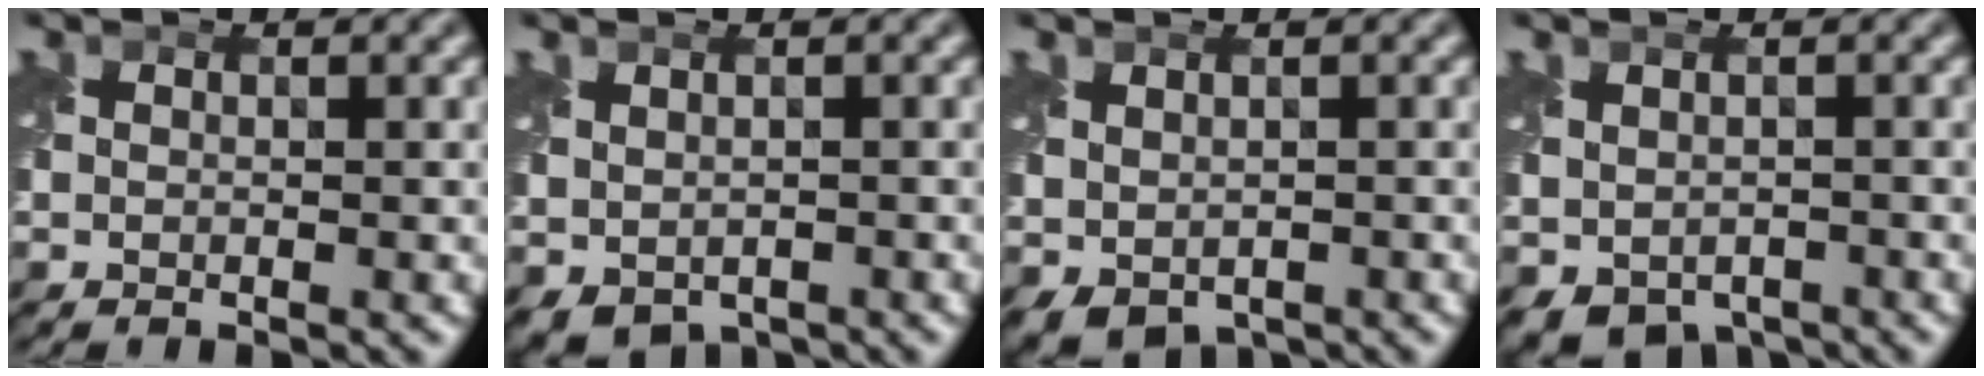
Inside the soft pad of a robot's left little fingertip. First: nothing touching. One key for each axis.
{"total": 2.1, "fx": -0.5, "fy": 1.7, "fz": 1.3, "tx": -0.027, "ty": -0.002, "tz": 0.002}
{"total": 2.3, "fx": -0.4, "fy": 1.7, "fz": 1.4, "tx": -0.030, "ty": 0.000, "tz": 0.003}
{"total": 3.4, "fx": -1.4, "fy": 2.6, "fz": 1.7, "tx": -0.028, "ty": -0.009, "tz": -0.008}